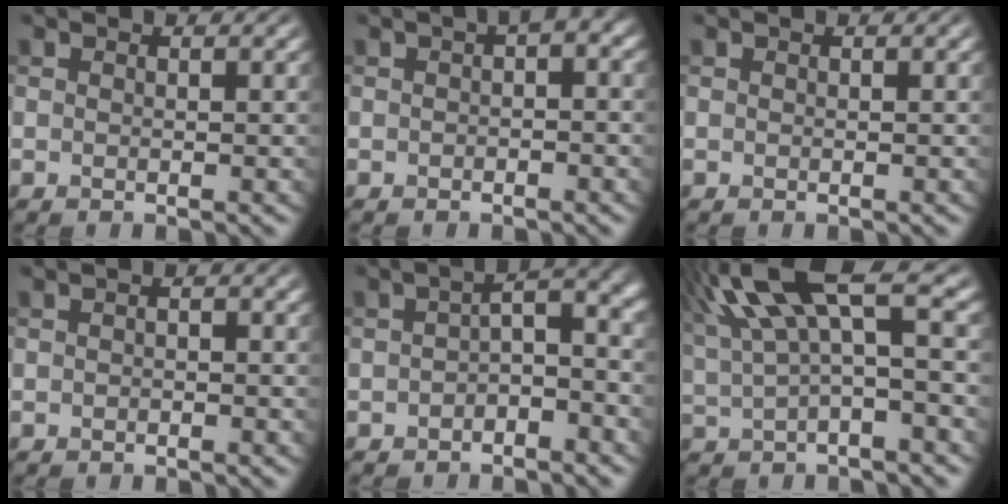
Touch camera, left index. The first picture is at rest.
{"total": 1.6, "force": [0.1, 0.6, 1.5], "torque": [-0.016, 0.011, -0.001]}
{"total": 0.0}
{"total": 0.6, "force": [-0.4, 0.2, 0.3], "torque": [-0.007, 0.003, -0.008]}
{"total": 4.0, "force": [-1.1, 1.7, 3.4], "torque": [-0.049, 0.011, -0.027]}
{"total": 8.0, "force": [3.1, 2.0, 7.1], "torque": [-0.144, 0.027, 0.055]}